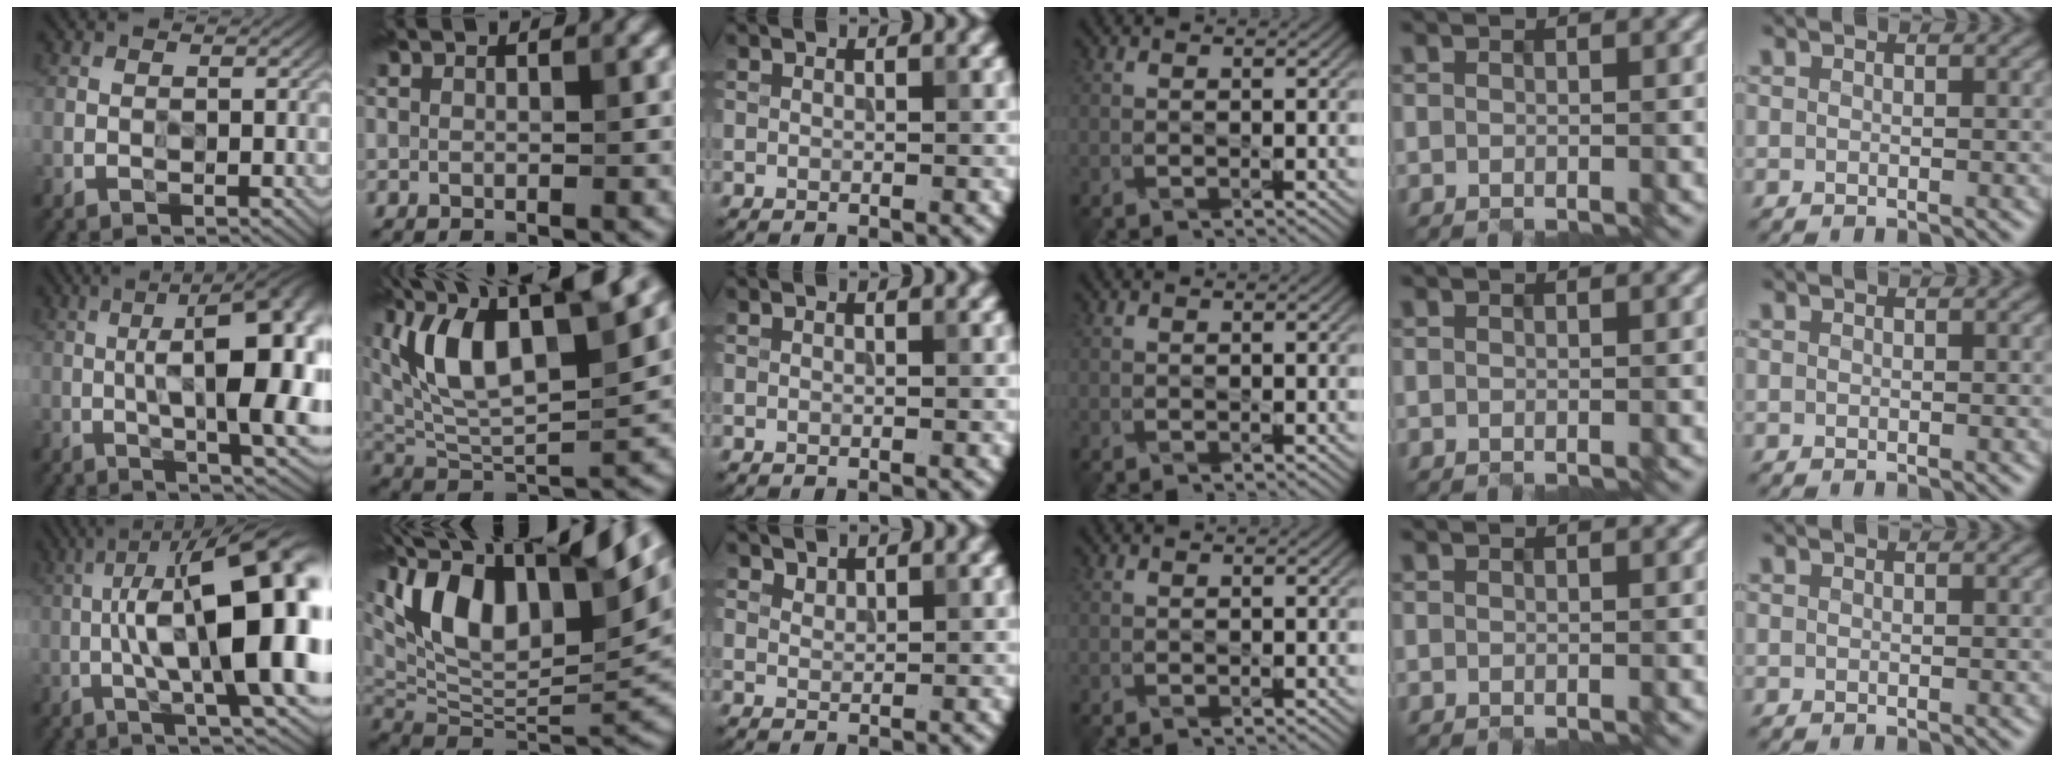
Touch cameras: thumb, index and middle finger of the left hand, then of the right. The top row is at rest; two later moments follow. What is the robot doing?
{"motion": "close", "object": "medicine box"}